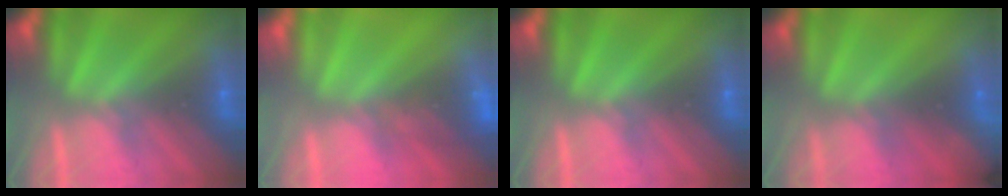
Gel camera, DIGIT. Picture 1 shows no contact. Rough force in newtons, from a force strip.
{"total": 2.6}
{"total": 0.0}
{"total": 7.0}